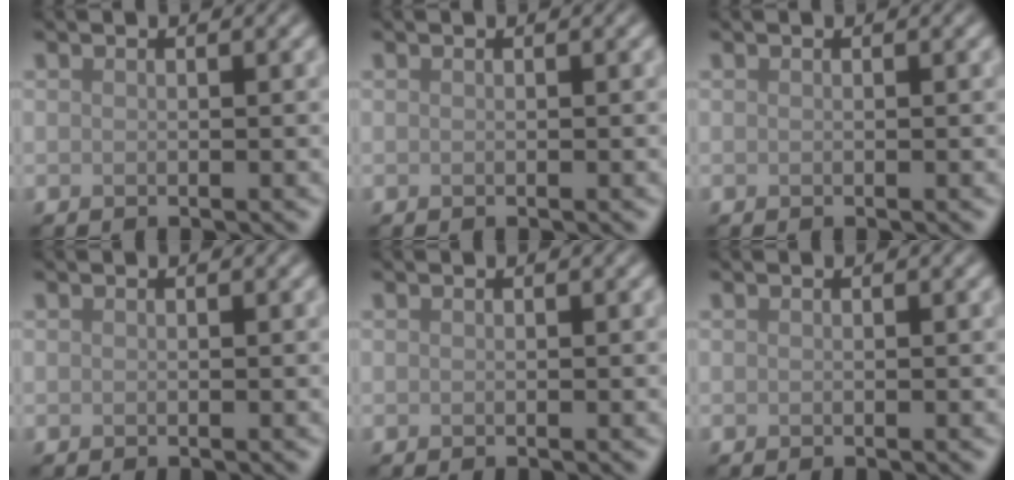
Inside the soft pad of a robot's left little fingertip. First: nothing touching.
{"total": 0.0}
{"total": 0.0}
{"total": 0.0}
{"total": 0.0}
{"total": 0.0}